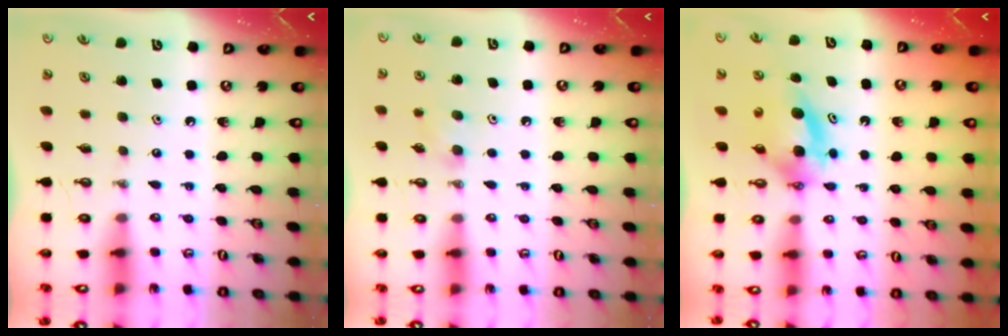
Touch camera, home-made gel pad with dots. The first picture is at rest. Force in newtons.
{"total": 6.6, "press": 5.0, "slide": 4.2}
{"total": 5.7, "press": 5.6, "slide": 1.2}